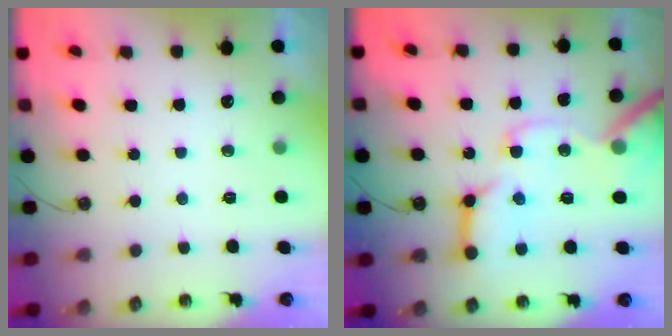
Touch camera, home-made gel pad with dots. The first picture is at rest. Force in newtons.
{"total": 18.6, "press": 18.5, "slide": 2.3}